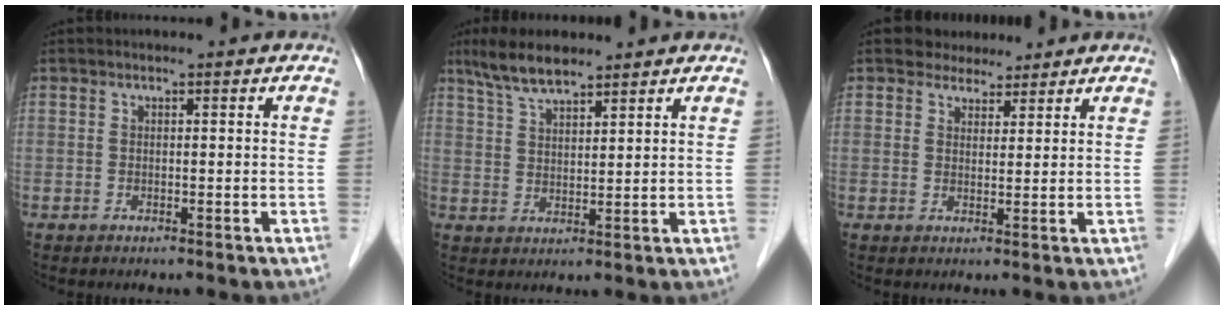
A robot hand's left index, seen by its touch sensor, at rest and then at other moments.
{"total": 6.2, "force": [5.1, 1.4, 3.3], "torque": [-0.075, 0.008, 0.098]}
{"total": 3.4, "force": [2.9, 1.8, 0.3], "torque": [0.000, 0.004, 0.041]}